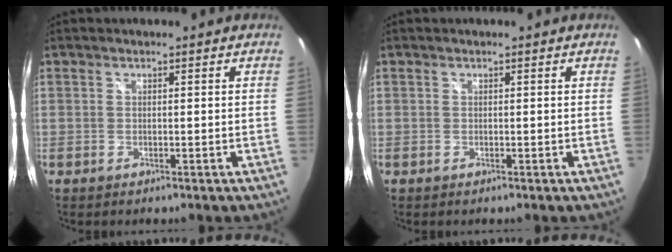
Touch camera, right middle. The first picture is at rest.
{"total": 0.0}